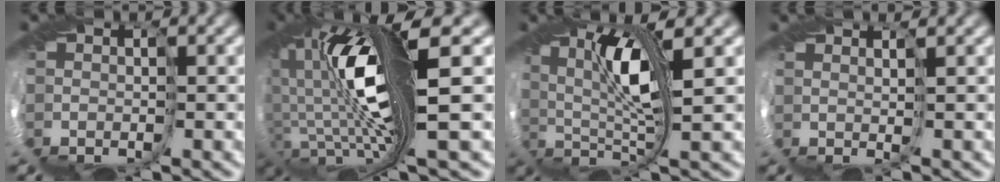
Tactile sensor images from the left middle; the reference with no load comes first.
{"total": 11.5, "force": [0.9, 2.0, 11.2], "torque": [-0.206, -0.002, 0.021]}
{"total": 6.5, "force": [2.1, 0.7, 6.1], "torque": [-0.126, 0.010, 0.035]}
{"total": 2.6, "force": [2.1, 0.2, 1.6], "torque": [-0.004, 0.031, 0.008]}